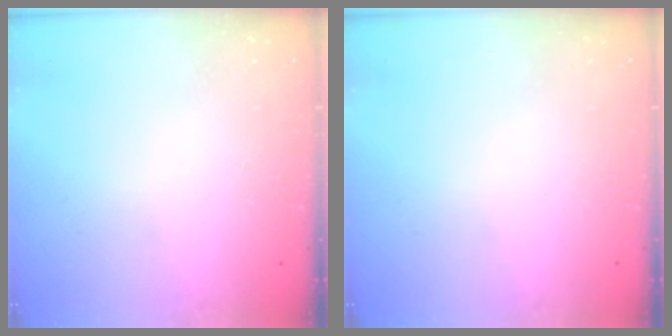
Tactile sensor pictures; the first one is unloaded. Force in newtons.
{"total": 0.0}